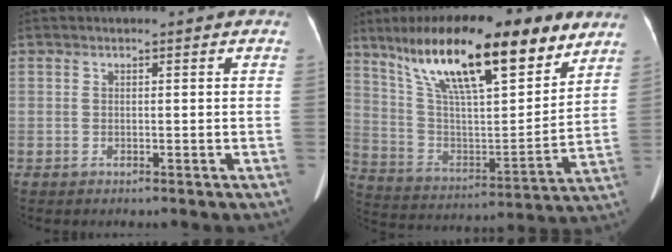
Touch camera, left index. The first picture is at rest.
{"total": 24.7, "force": [15.8, 5.7, 18.1], "torque": [-0.319, 0.025, 0.271]}